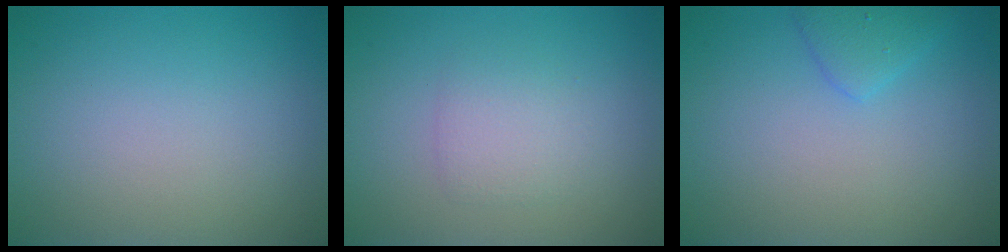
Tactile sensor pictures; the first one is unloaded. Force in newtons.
{"total": 1.9, "press": 1.9, "slide": 0.1}
{"total": 1.7, "press": 1.7, "slide": 0.1}